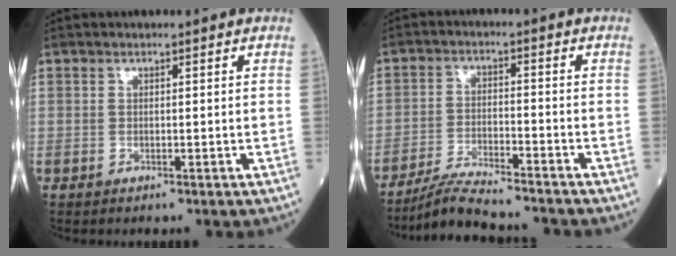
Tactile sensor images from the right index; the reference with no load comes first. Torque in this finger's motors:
{"motor_torque": [-0.28, -0.28, 0.05, 0.01]}